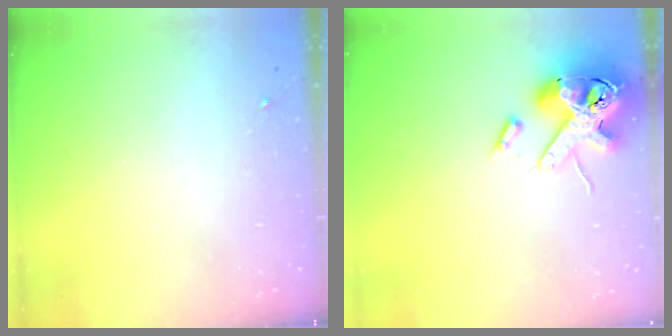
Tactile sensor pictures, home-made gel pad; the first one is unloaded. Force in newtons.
{"total": 15.9, "press": 15.7, "slide": 2.7}